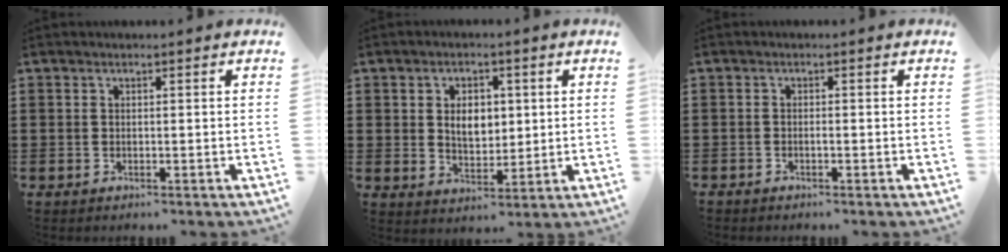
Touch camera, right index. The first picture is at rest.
{"total": 3.4, "force": [1.0, 2.9, 1.4], "torque": [-0.031, 0.009, 0.013]}
{"total": 0.6, "force": [-0.5, 0.1, 0.4], "torque": [-0.009, -0.003, -0.008]}